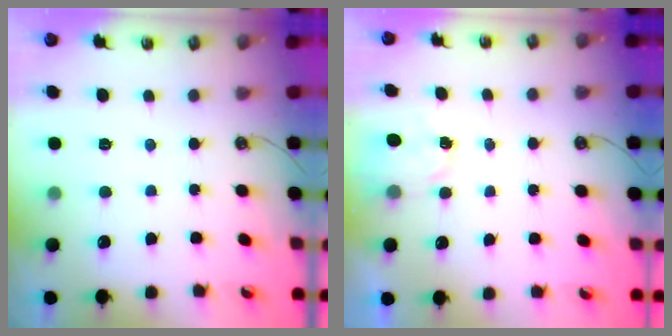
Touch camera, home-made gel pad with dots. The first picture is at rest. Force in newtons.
{"total": 1.8, "press": 1.7, "slide": 0.3}